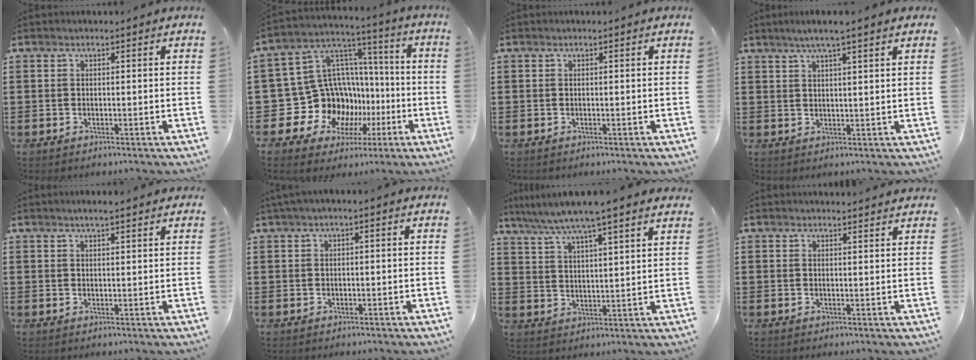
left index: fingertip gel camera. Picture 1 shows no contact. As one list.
[{"total": 15.7, "force": [-3.7, 14.3, 5.4], "torque": [-0.150, -0.025, -0.027]}, {"total": 0.0}, {"total": 3.9, "force": [2.8, -0.3, 2.6], "torque": [-0.056, -0.001, 0.050]}, {"total": 2.2, "force": [1.8, 0.1, 1.3], "torque": [-0.026, 0.004, 0.033]}, {"total": 1.0, "force": [-0.2, 0.1, 1.0], "torque": [-0.015, -0.003, -0.004]}, {"total": 6.3, "force": [5.5, -0.6, 3.0], "torque": [-0.080, -0.027, 0.093]}, {"total": 1.6, "force": [1.5, 0.1, 0.2], "torque": [-0.008, 0.001, 0.030]}]